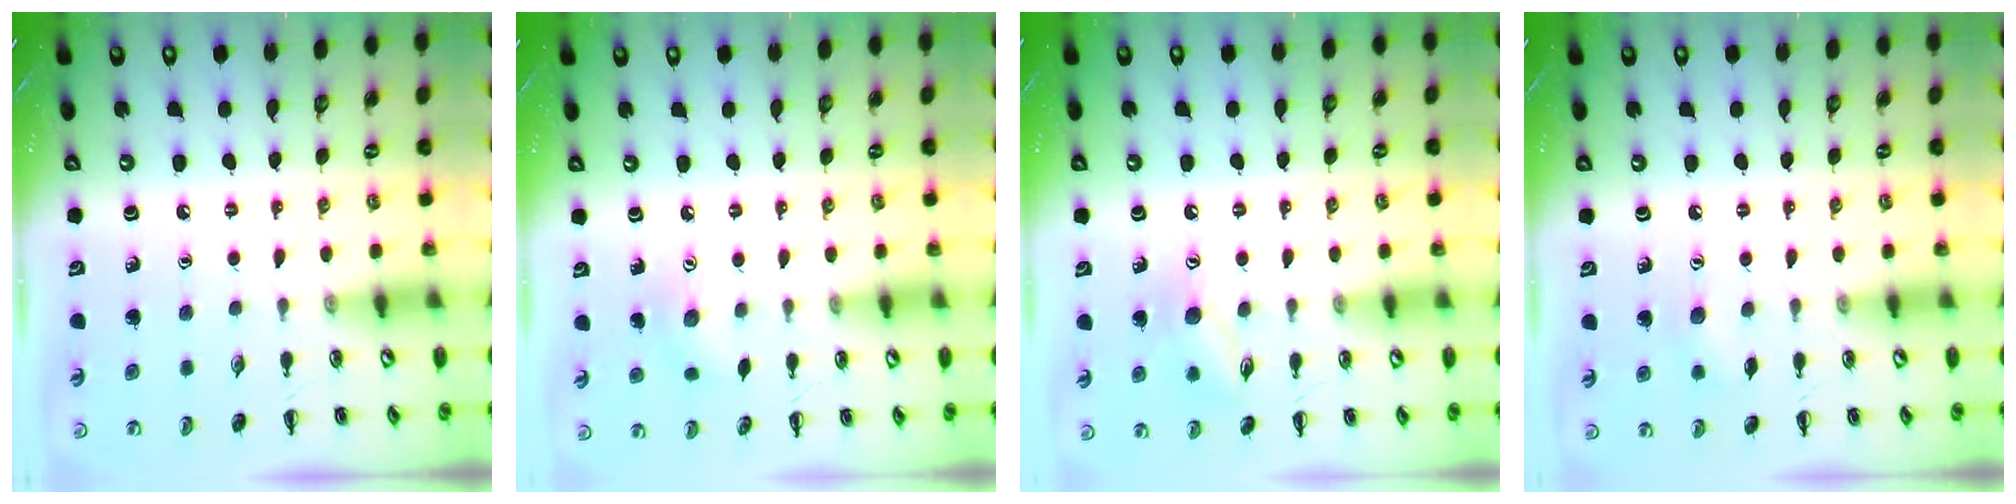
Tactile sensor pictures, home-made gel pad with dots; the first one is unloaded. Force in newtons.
{"total": 4.7, "press": 4.5, "slide": 1.3}
{"total": 9.1, "press": 9.0, "slide": 1.1}
{"total": 4.8, "press": 4.7, "slide": 1.0}